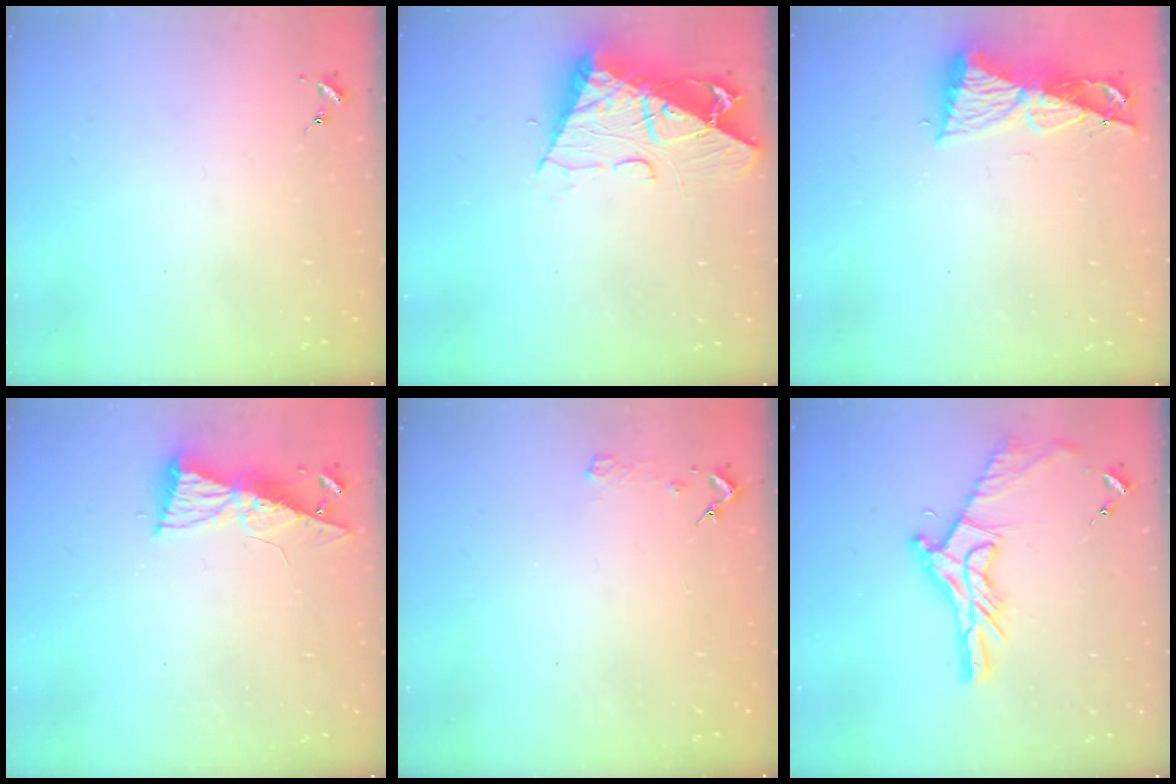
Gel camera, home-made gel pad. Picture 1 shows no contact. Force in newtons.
{"total": 13.2, "press": 13.1, "slide": 1.4}
{"total": 9.9, "press": 9.8, "slide": 0.6}
{"total": 8.3, "press": 8.3, "slide": 0.7}
{"total": 2.3, "press": 2.3, "slide": 0.3}
{"total": 16.0, "press": 16.0, "slide": 1.1}